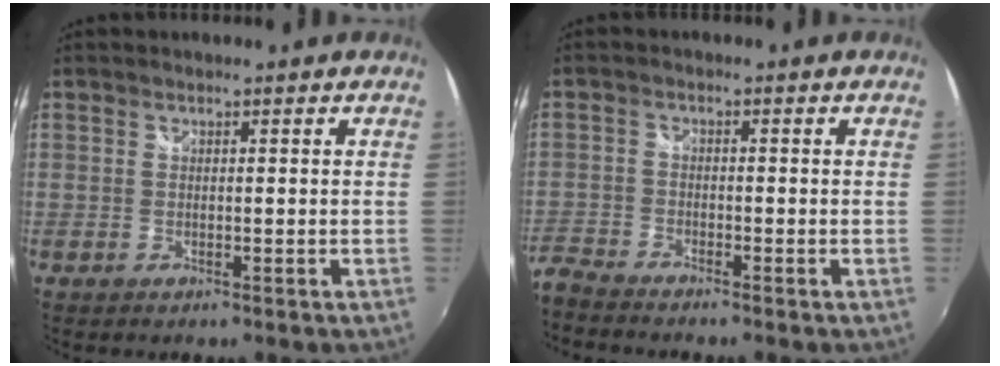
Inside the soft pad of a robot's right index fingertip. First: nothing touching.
{"total": 5.7, "force": [-5.6, 0.9, 0.9], "torque": [-0.039, -0.017, -0.117]}